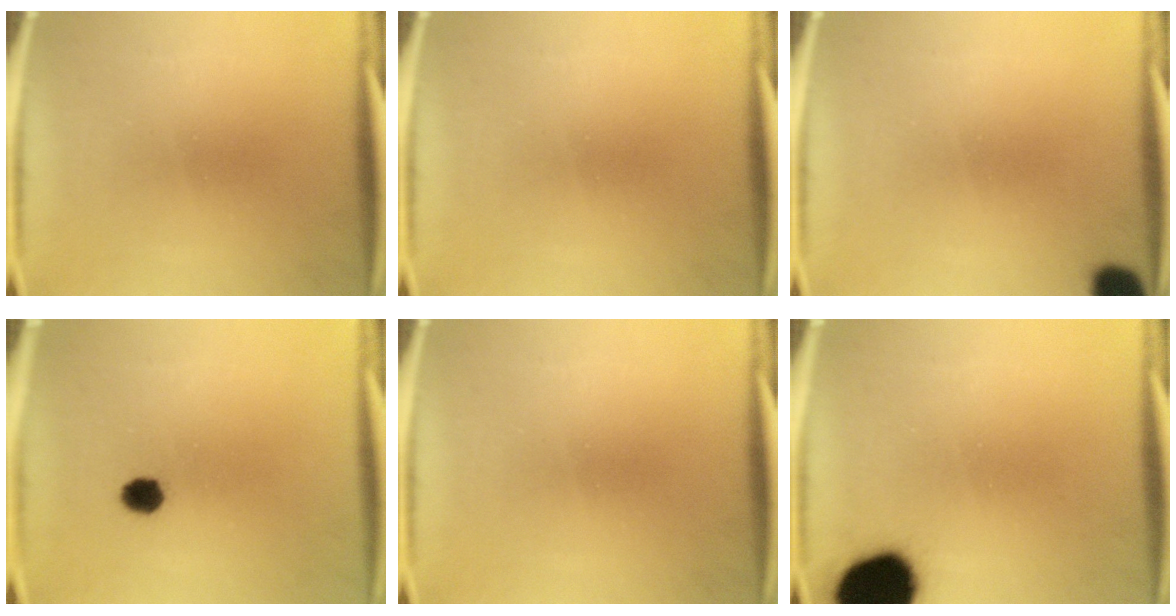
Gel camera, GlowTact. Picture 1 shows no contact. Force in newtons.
{"total": 0.0}
{"total": 5.5}
{"total": 3.1}
{"total": 0.0}
{"total": 18.1}